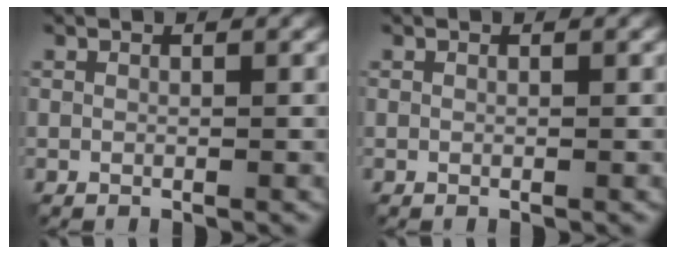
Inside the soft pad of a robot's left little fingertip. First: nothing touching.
{"total": 0.0}